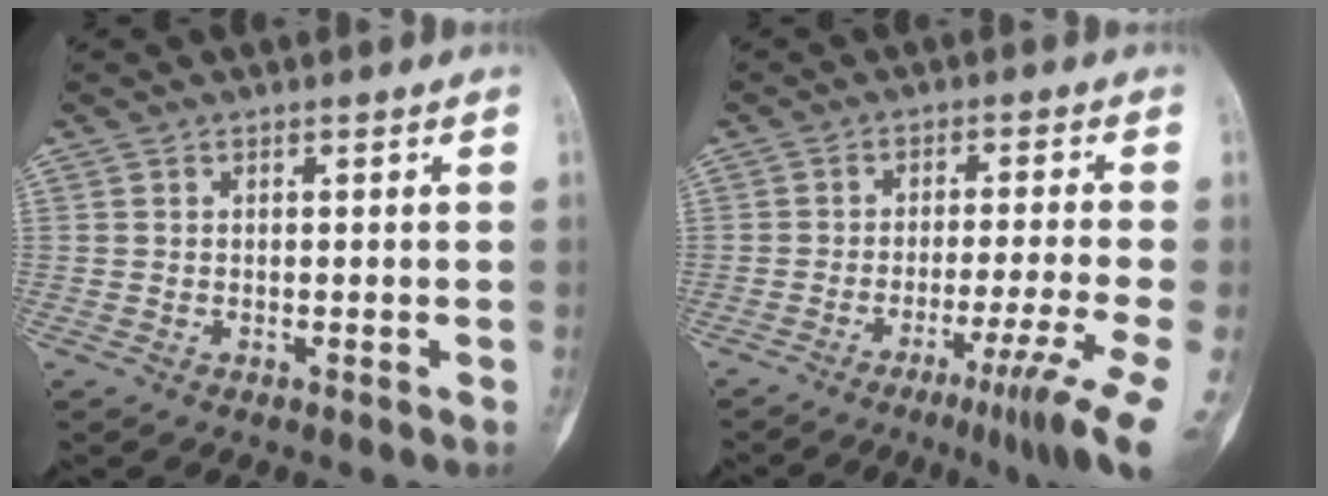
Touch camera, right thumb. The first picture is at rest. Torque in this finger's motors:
{"motor_torque": [0.38, -0.14, 0.47, -0.48, 0.04]}